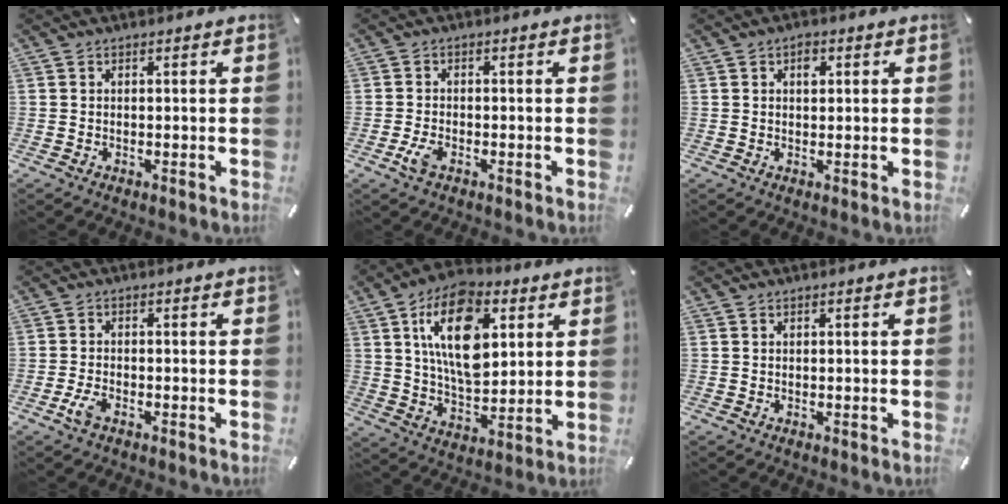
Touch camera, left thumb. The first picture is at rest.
{"total": 3.4, "force": [-1.4, 2.0, 2.3], "torque": [-0.059, -0.001, -0.029]}
{"total": 2.2, "force": [0.8, 1.5, 1.4], "torque": [-0.006, -0.005, 0.009]}
{"total": 3.2, "force": [-1.6, 1.4, 2.4], "torque": [-0.066, -0.005, -0.034]}
{"total": 18.1, "force": [6.0, 10.7, 13.3], "torque": [-0.245, -0.006, 0.101]}
{"total": 0.0}